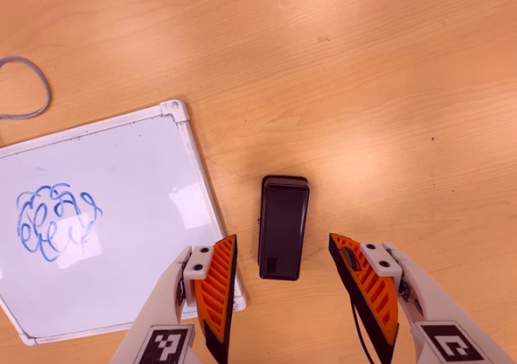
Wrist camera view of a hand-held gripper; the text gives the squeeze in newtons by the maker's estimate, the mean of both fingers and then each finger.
{"total": 0.0}